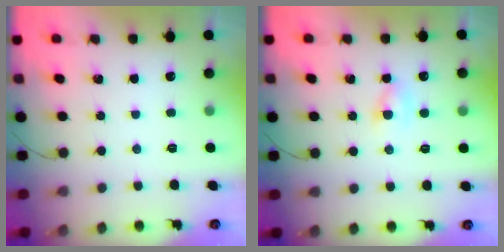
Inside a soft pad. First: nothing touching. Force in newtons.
{"total": 2.4, "press": 2.1, "slide": 1.2}